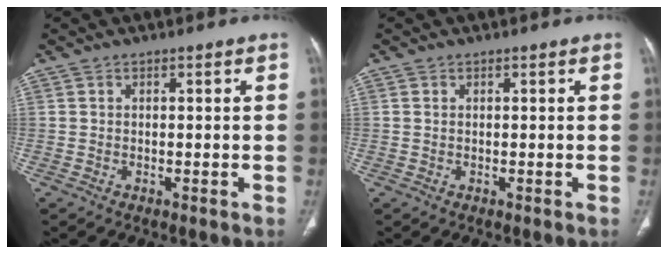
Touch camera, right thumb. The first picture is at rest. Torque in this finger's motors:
{"motor_torque": [-0.16, 0.11, -0.33, 0.22, -0.02]}